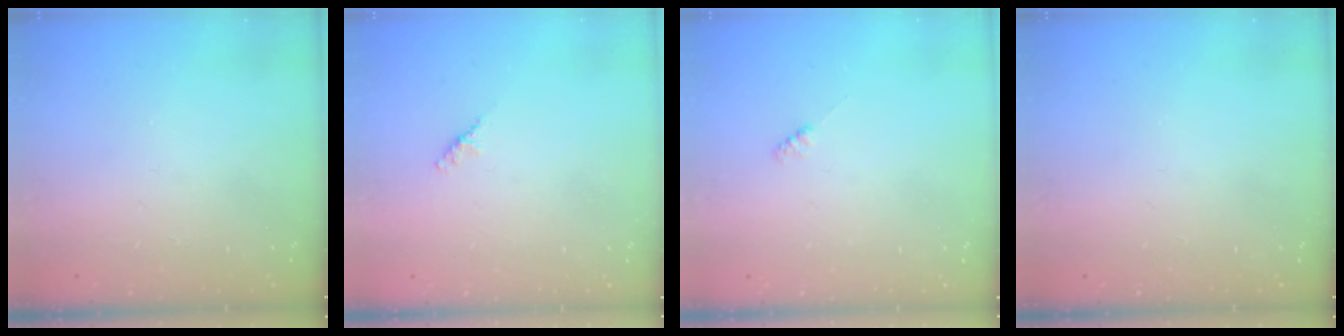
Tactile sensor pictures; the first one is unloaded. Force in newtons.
{"total": 1.8, "press": 1.7, "slide": 0.6}
{"total": 1.9, "press": 1.9, "slide": 0.3}
{"total": 0.0}